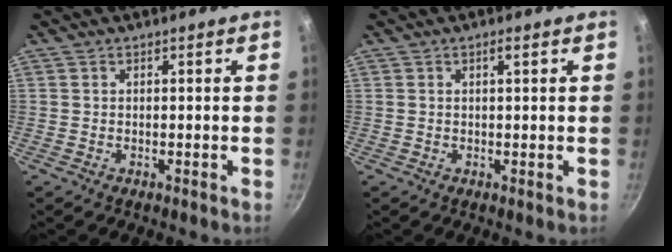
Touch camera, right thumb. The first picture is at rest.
{"total": 1.4, "force": [0.6, 0.2, 1.3], "torque": [-0.022, -0.002, 0.009]}